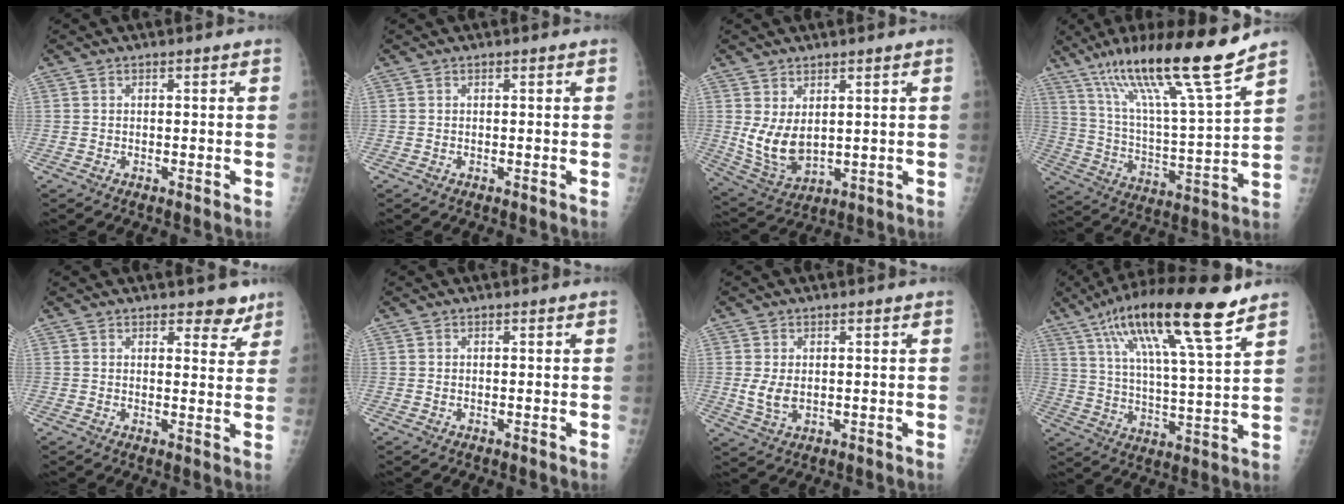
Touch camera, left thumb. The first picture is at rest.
{"total": 0.0}
{"total": 8.1, "force": [1.8, 4.8, 6.3], "torque": [-0.112, -0.024, 0.054]}
{"total": 20.6, "force": [14.6, 0.9, 14.5], "torque": [-0.229, -0.069, 0.256]}
{"total": 4.3, "force": [3.3, 2.1, 1.8], "torque": [0.006, -0.019, 0.041]}
{"total": 0.0}
{"total": 4.0, "force": [0.2, 2.5, 3.1], "torque": [-0.063, -0.011, 0.010]}
{"total": 20.2, "force": [12.3, 3.3, 15.7], "torque": [-0.264, -0.033, 0.212]}